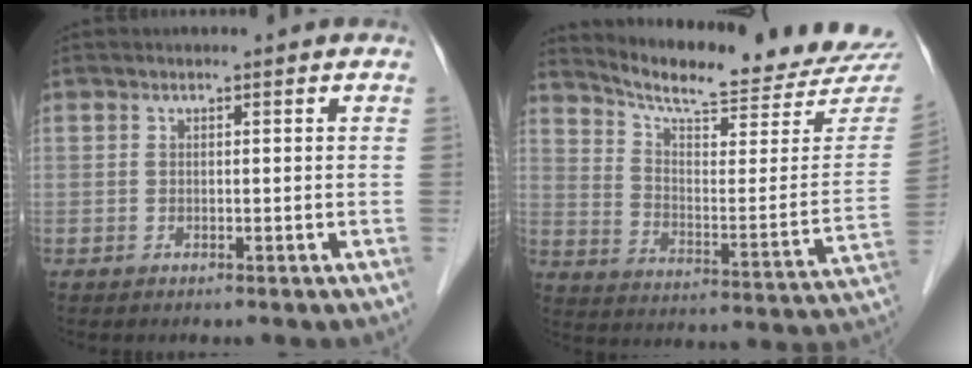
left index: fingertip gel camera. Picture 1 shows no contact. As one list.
[{"total": 22.3, "force": [21.3, 1.9, 6.3], "torque": [-0.104, -0.094, 0.277]}]